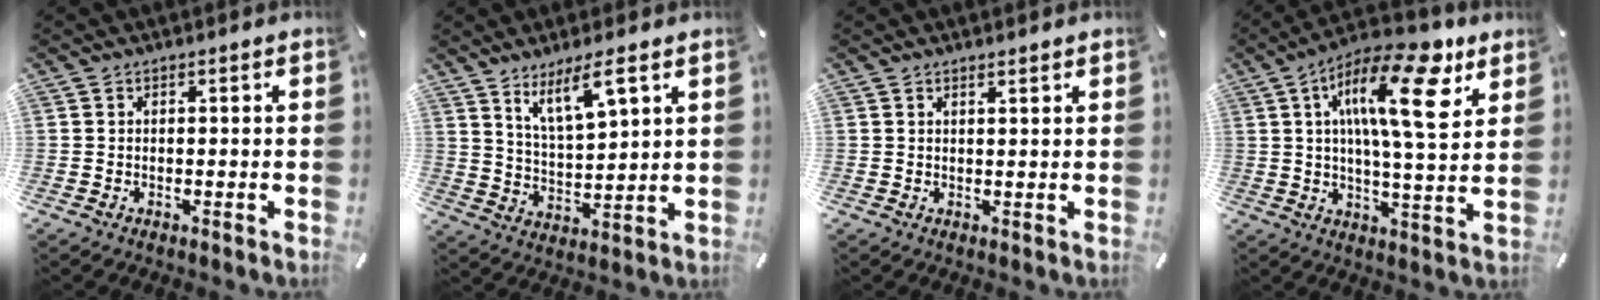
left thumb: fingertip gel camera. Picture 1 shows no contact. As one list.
[{"total": 9.2, "force": [6.8, 2.4, 5.8], "torque": [-0.115, -0.028, 0.122]}, {"total": 1.0, "force": [1.0, -0.1, 0.3], "torque": [-0.007, -0.003, 0.018]}, {"total": 19.4, "force": [8.4, 6.6, 16.2], "torque": [-0.258, -0.027, 0.131]}]